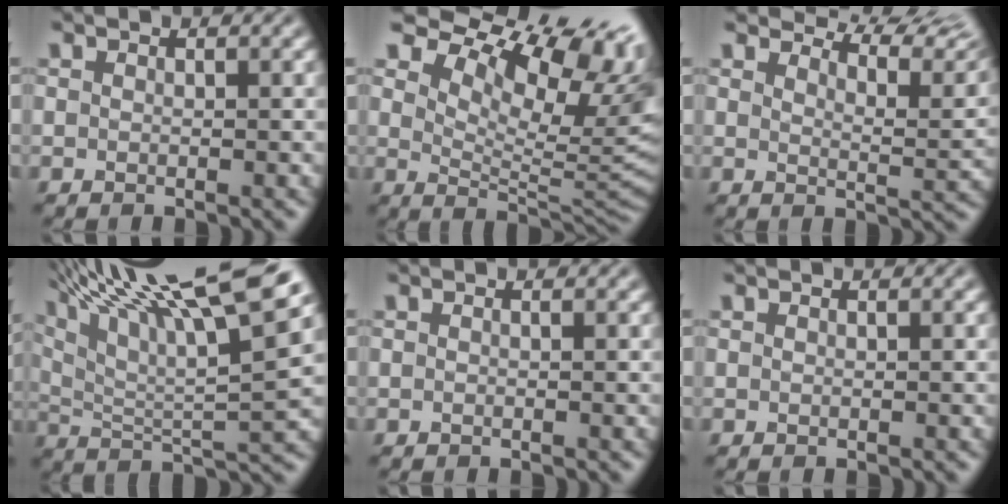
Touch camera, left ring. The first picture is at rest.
{"total": 13.6, "force": [8.0, 5.8, 9.3], "torque": [-0.139, 0.032, 0.114]}
{"total": 8.8, "force": [7.8, 1.9, 3.6], "torque": [-0.062, 0.011, 0.100]}
{"total": 17.1, "force": [10.6, 3.7, 12.9], "torque": [-0.228, 0.028, 0.164]}
{"total": 0.0}
{"total": 0.0}